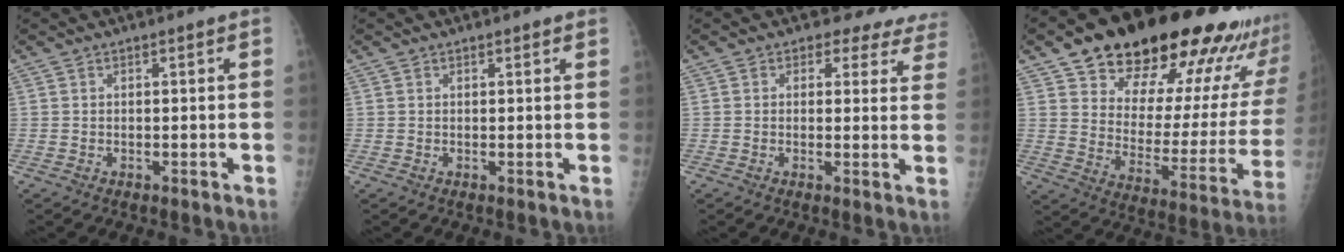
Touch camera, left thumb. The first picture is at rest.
{"total": 0.8, "force": [0.7, 0.3, 0.4], "torque": [-0.006, -0.004, 0.007]}
{"total": 9.2, "force": [7.8, 4.8, 1.1], "torque": [0.040, -0.030, 0.057]}
{"total": 30.8, "force": [22.0, 12.4, 17.5], "torque": [-0.220, -0.076, 0.303]}